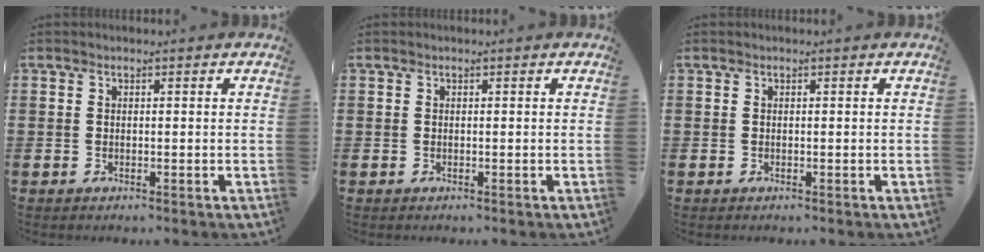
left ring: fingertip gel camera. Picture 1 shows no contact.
{"total": 0.0}
{"total": 0.0}